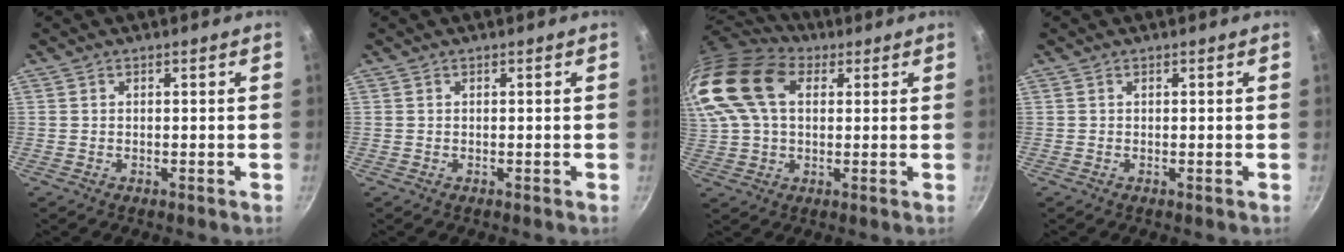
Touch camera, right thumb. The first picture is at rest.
{"total": 0.0}
{"total": 21.7, "force": [6.6, 14.2, 15.1], "torque": [-0.323, 0.025, 0.111]}
{"total": 0.0}